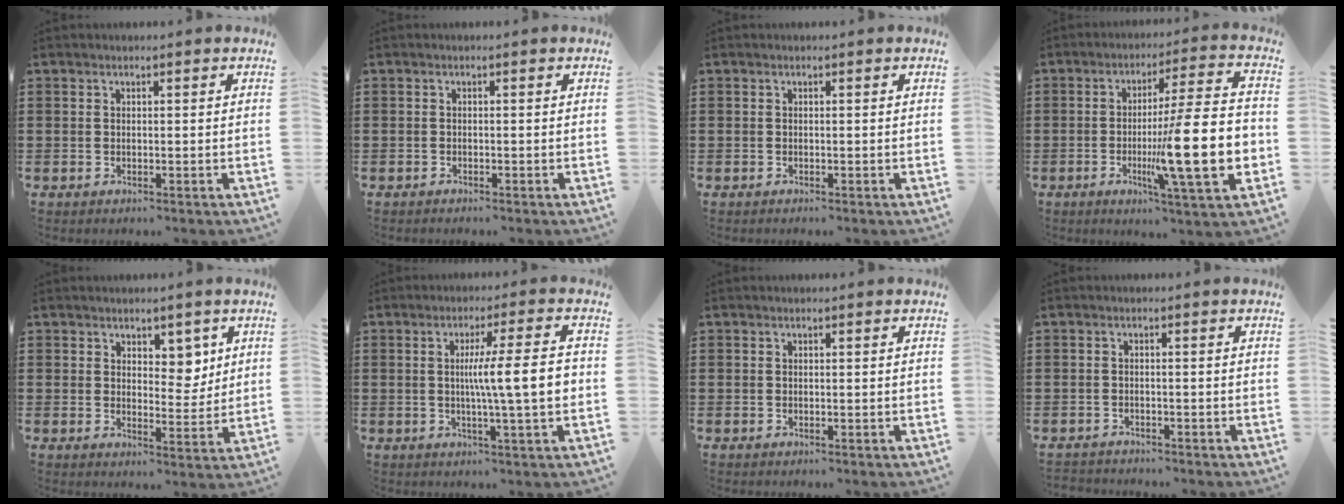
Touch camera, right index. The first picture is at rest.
{"total": 0.5, "force": [-0.5, 0.1, 0.0], "torque": [-0.001, 0.000, -0.011]}
{"total": 0.0}
{"total": 17.2, "force": [-3.8, 2.4, 16.6], "torque": [-0.260, -0.015, -0.063]}
{"total": 4.4, "force": [2.7, 2.9, 1.9], "torque": [-0.023, -0.003, 0.045]}
{"total": 8.7, "force": [0.1, 0.4, 8.7], "torque": [-0.146, -0.004, -0.006]}
{"total": 0.0}
{"total": 1.3, "force": [-1.3, 0.3, -0.2], "torque": [-0.001, 0.004, -0.030]}